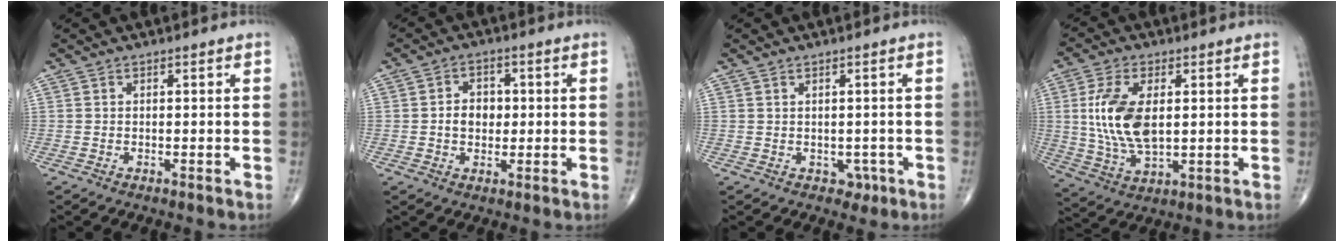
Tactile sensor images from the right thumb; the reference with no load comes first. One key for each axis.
{"total": 5.4, "fx": 0.1, "fy": 4.1, "fz": 3.4, "tx": -0.036, "ty": 0.009, "tz": 0.001}
{"total": 2.1, "fx": -0.2, "fy": 1.8, "fz": 1.1, "tx": -0.001, "ty": 0.001, "tz": 0.001}
{"total": 13.0, "fx": 1.8, "fy": 6.8, "fz": 10.9, "tx": -0.220, "ty": -0.009, "tz": 0.042}